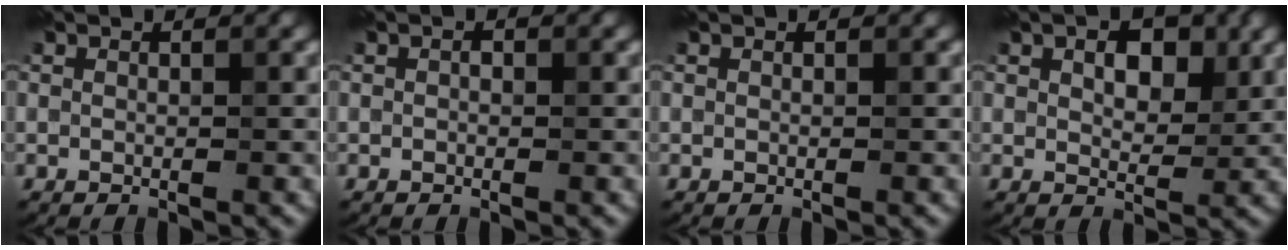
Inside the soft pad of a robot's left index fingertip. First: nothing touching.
{"total": 0.5, "force": [0.0, 0.4, 0.4], "torque": [-0.004, -0.002, -0.001]}
{"total": 0.0}
{"total": 4.4, "force": [1.8, 2.4, 3.2], "torque": [-0.046, 0.002, 0.028]}